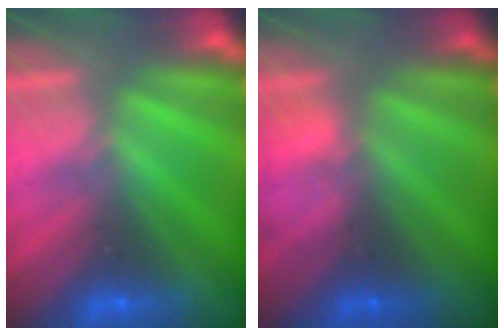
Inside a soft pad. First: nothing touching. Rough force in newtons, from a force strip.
{"total": 2.4}